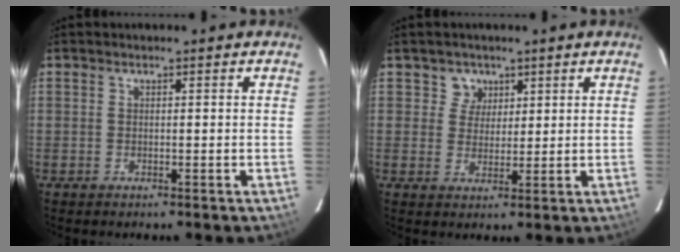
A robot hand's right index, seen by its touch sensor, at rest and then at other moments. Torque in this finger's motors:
{"motor_torque": [0.00, 0.00, 0.00, 0.00]}